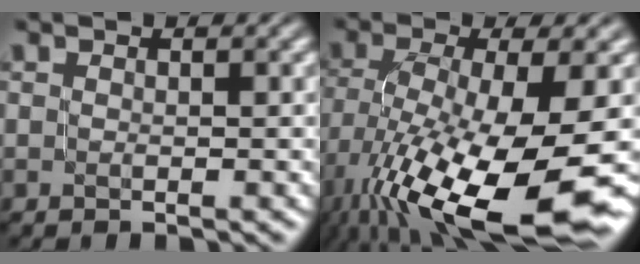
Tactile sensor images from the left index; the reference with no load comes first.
{"total": 15.3, "force": [-6.5, 5.5, 12.8], "torque": [-0.239, -0.027, -0.106]}